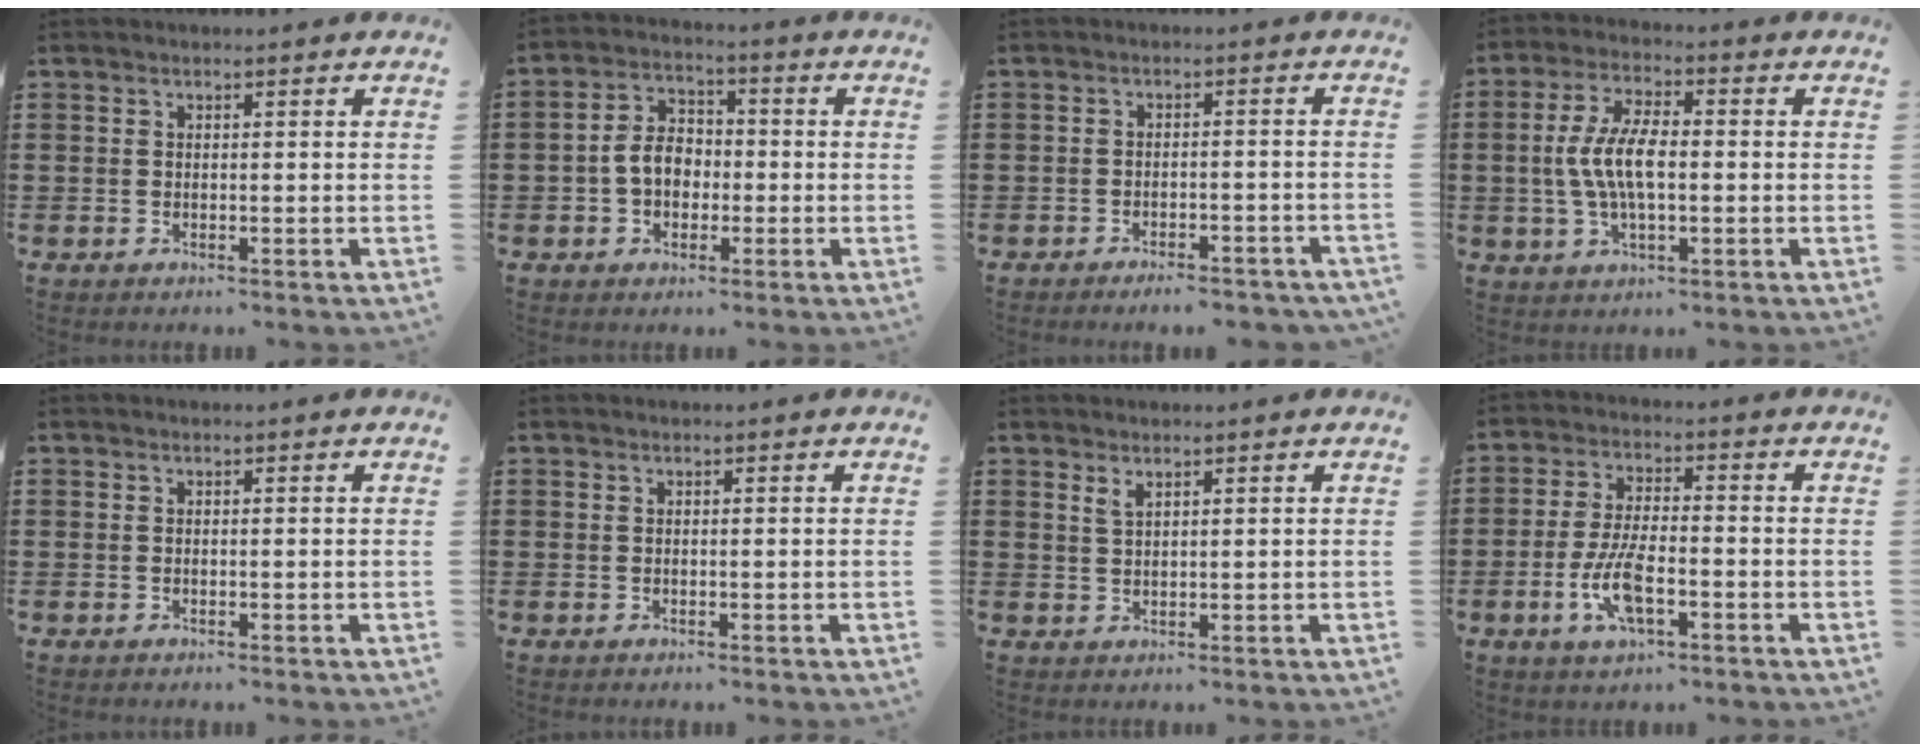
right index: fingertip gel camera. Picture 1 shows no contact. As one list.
[{"total": 5.7, "force": [-0.9, 4.2, 3.7], "torque": [-0.089, 0.008, -0.022]}, {"total": 2.7, "force": [-2.6, 0.1, 0.7], "torque": [-0.013, 0.002, -0.052]}, {"total": 8.0, "force": [-0.4, 3.3, 7.3], "torque": [-0.163, -0.003, -0.015]}, {"total": 0.0}, {"total": 0.0}, {"total": 1.5, "force": [1.2, 0.5, 0.9], "torque": [-0.020, 0.002, 0.021]}, {"total": 7.8, "force": [-2.7, 2.8, 6.8], "torque": [-0.149, -0.010, -0.052]}]